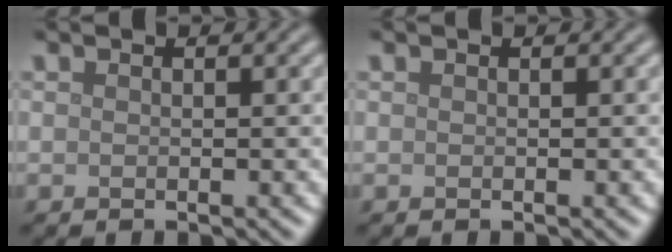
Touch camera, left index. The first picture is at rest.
{"total": 0.0}